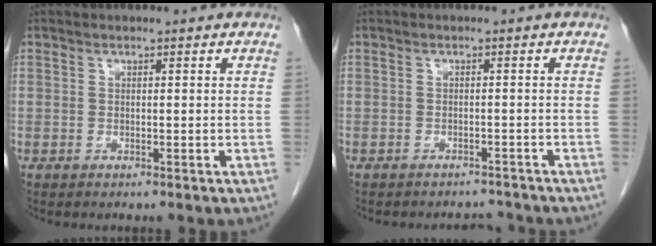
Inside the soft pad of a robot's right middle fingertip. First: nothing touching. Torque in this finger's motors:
{"motor_torque": [-0.29, -0.21, -0.01, -0.01]}